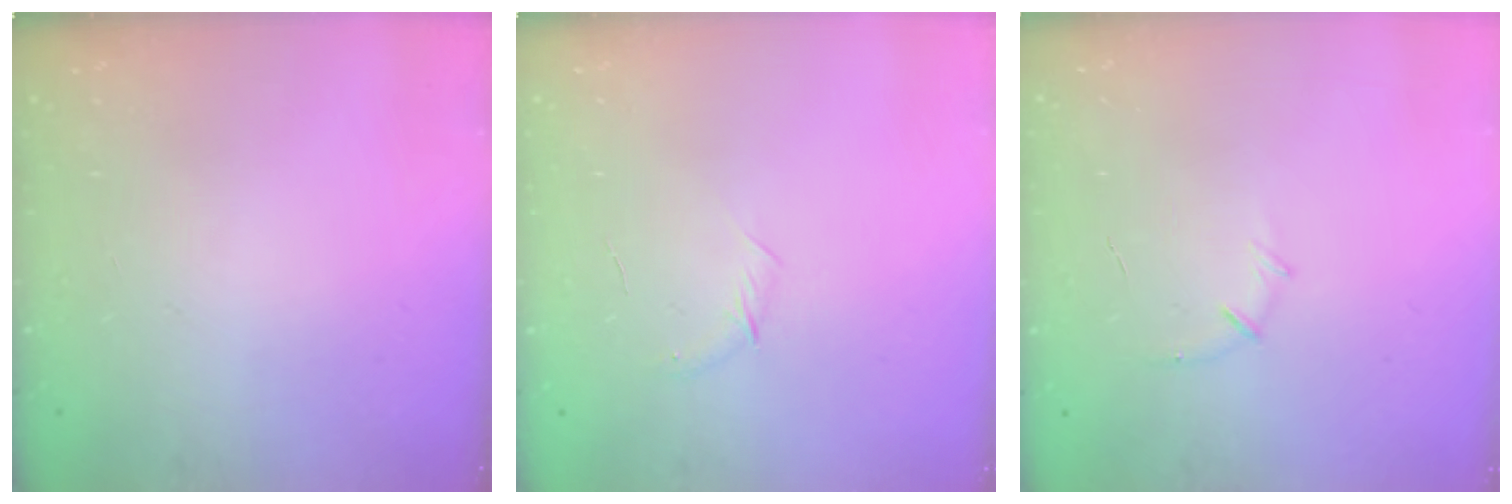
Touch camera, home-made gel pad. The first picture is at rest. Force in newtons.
{"total": 5.1, "press": 4.9, "slide": 1.5}
{"total": 5.4, "press": 5.3, "slide": 1.4}